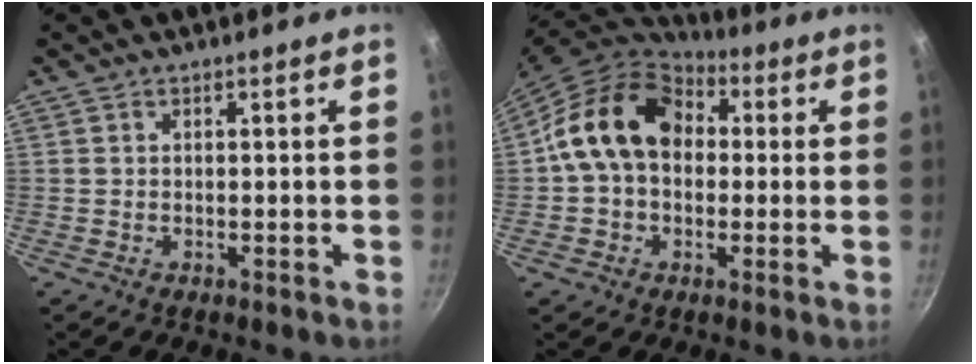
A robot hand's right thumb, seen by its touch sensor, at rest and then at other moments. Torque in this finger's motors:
{"motor_torque": [1.63, 3.03, 1.07, -0.74, 0.20]}